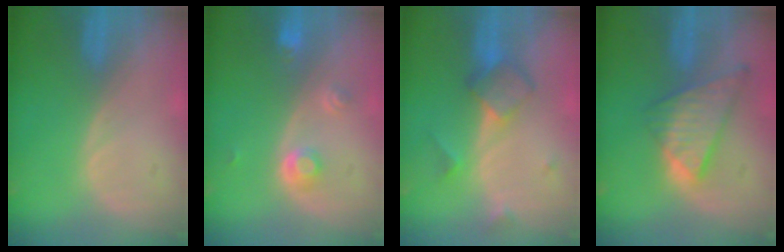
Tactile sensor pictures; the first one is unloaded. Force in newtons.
{"total": 3.0, "press": 2.8, "slide": 1.2}
{"total": 5.9, "press": 5.2, "slide": 2.9}
{"total": 8.6, "press": 7.3, "slide": 4.5}